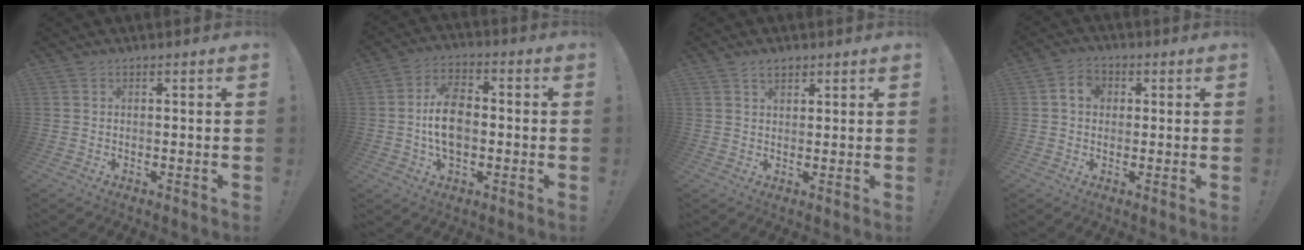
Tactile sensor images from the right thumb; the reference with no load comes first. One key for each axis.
{"total": 11.7, "fx": -1.3, "fy": 7.6, "fz": 8.8, "tx": -0.165, "ty": 0.008, "tz": -0.024}
{"total": 2.6, "fx": 1.9, "fy": 1.4, "fz": 1.2, "tx": -0.016, "ty": -0.009, "tz": 0.033}
{"total": 5.2, "fx": 0.9, "fy": 4.2, "fz": 2.9, "tx": -0.046, "ty": 0.009, "tz": 0.016}